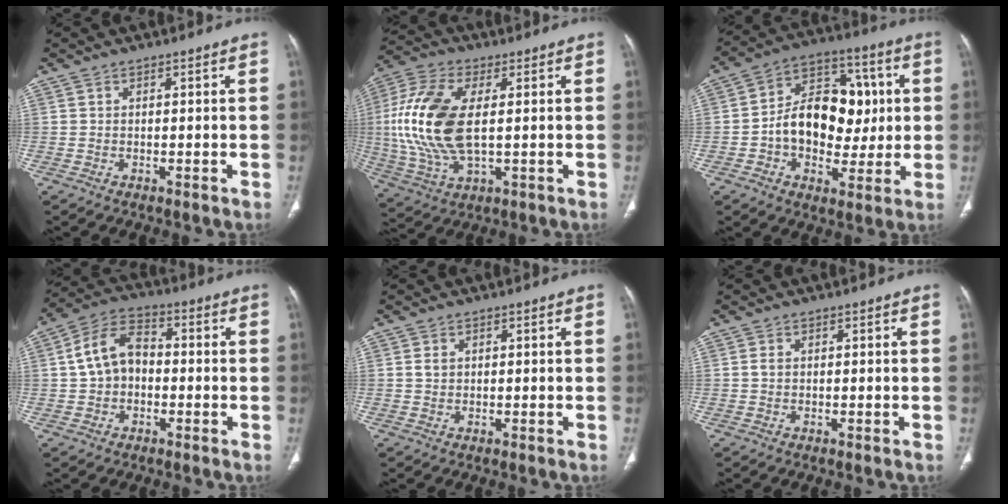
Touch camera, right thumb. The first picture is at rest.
{"total": 16.9, "force": [1.3, 8.4, 14.6], "torque": [-0.327, 0.000, 0.027]}
{"total": 17.3, "force": [0.1, 12.1, 12.3], "torque": [-0.144, 0.030, 0.002]}
{"total": 9.1, "force": [-0.4, 6.4, 6.4], "torque": [-0.106, 0.029, -0.019]}
{"total": 0.9, "force": [0.3, 0.7, 0.5], "torque": [-0.012, 0.002, 0.006]}
{"total": 0.6, "force": [0.0, 0.4, 0.5], "torque": [-0.012, 0.000, 0.000]}